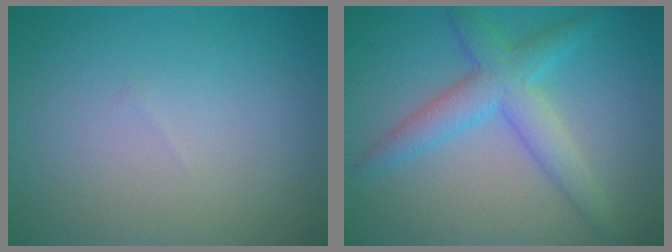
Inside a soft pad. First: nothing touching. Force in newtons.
{"total": 4.3, "press": 4.3, "slide": 0.1}